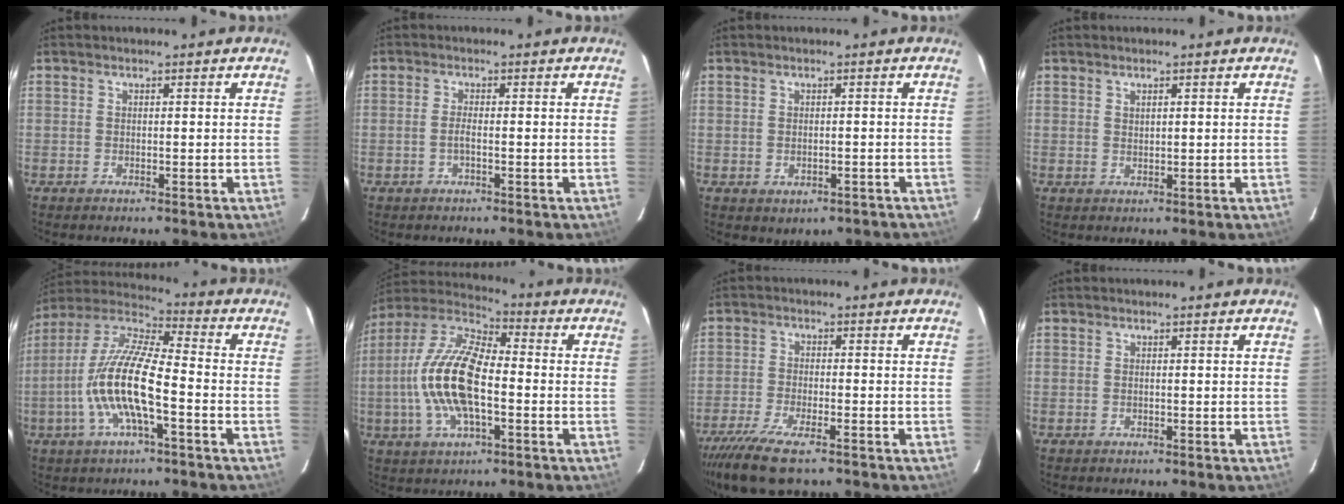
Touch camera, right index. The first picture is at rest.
{"total": 1.6, "force": [-0.6, 0.2, 1.5], "torque": [-0.029, 0.000, -0.013]}
{"total": 2.8, "force": [-1.2, 2.0, 1.6], "torque": [-0.030, 0.000, -0.006]}
{"total": 1.1, "force": [0.7, 0.6, 0.7], "torque": [-0.011, 0.003, 0.013]}
{"total": 15.9, "force": [-4.5, 3.8, 14.8], "torque": [-0.292, -0.005, -0.093]}
{"total": 17.3, "force": [-2.6, 7.4, 15.5], "torque": [-0.315, 0.004, -0.059]}
{"total": 11.6, "force": [-8.2, 3.5, 7.5], "torque": [-0.179, -0.036, -0.156]}
{"total": 0.0}